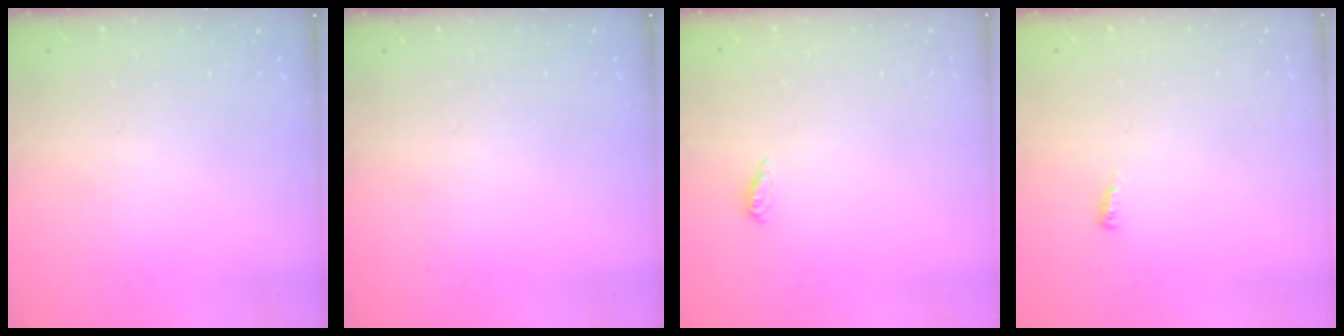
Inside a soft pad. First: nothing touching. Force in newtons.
{"total": 0.0}
{"total": 2.7, "press": 2.7, "slide": 0.5}
{"total": 2.9, "press": 2.9, "slide": 0.4}